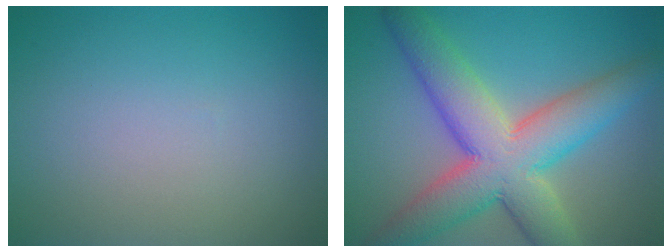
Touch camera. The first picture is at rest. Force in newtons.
{"total": 10.1, "press": 10.1, "slide": 0.7}